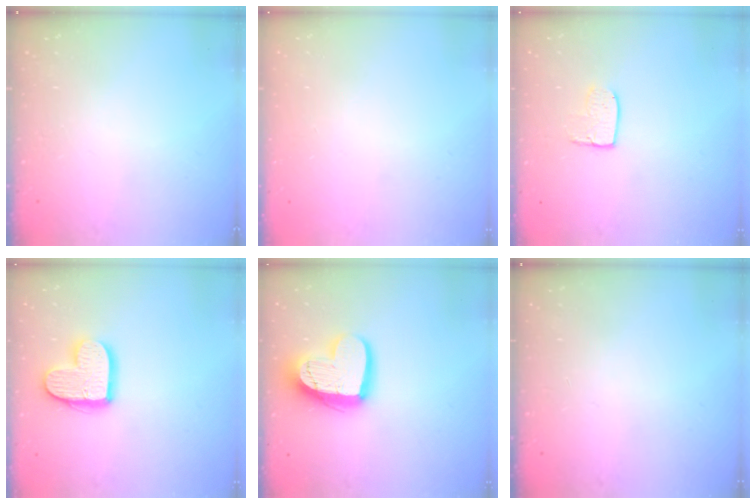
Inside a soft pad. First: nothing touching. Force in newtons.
{"total": 0.0}
{"total": 6.0, "press": 6.0, "slide": 0.3}
{"total": 13.7, "press": 13.7, "slide": 0.9}
{"total": 16.3, "press": 16.3, "slide": 1.3}
{"total": 0.0}